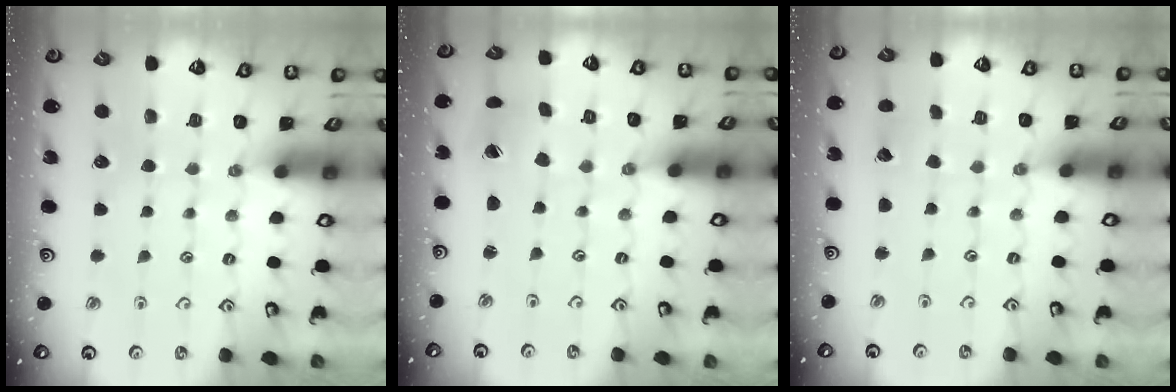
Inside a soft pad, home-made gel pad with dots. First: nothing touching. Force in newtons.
{"total": 2.5, "press": 2.4, "slide": 0.4}
{"total": 2.0, "press": 2.0, "slide": 0.1}